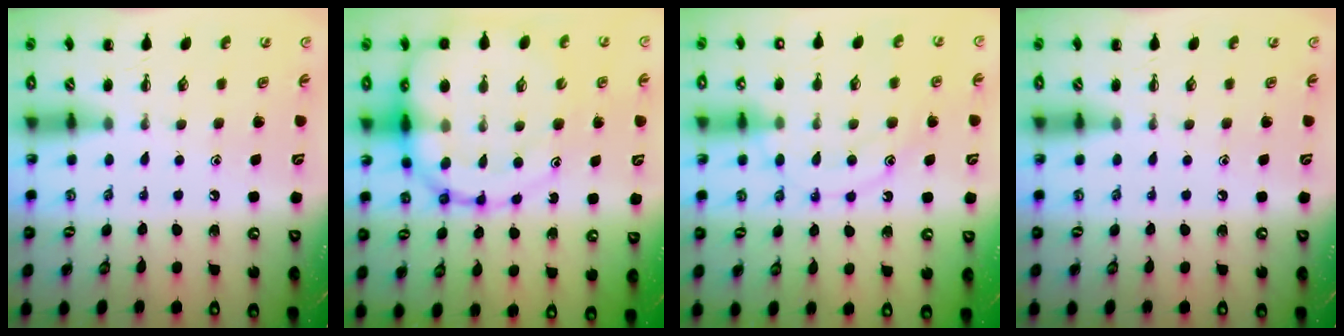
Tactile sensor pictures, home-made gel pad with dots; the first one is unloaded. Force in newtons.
{"total": 20.8, "press": 20.4, "slide": 4.1}
{"total": 13.9, "press": 13.9, "slide": 0.7}
{"total": 0.0}